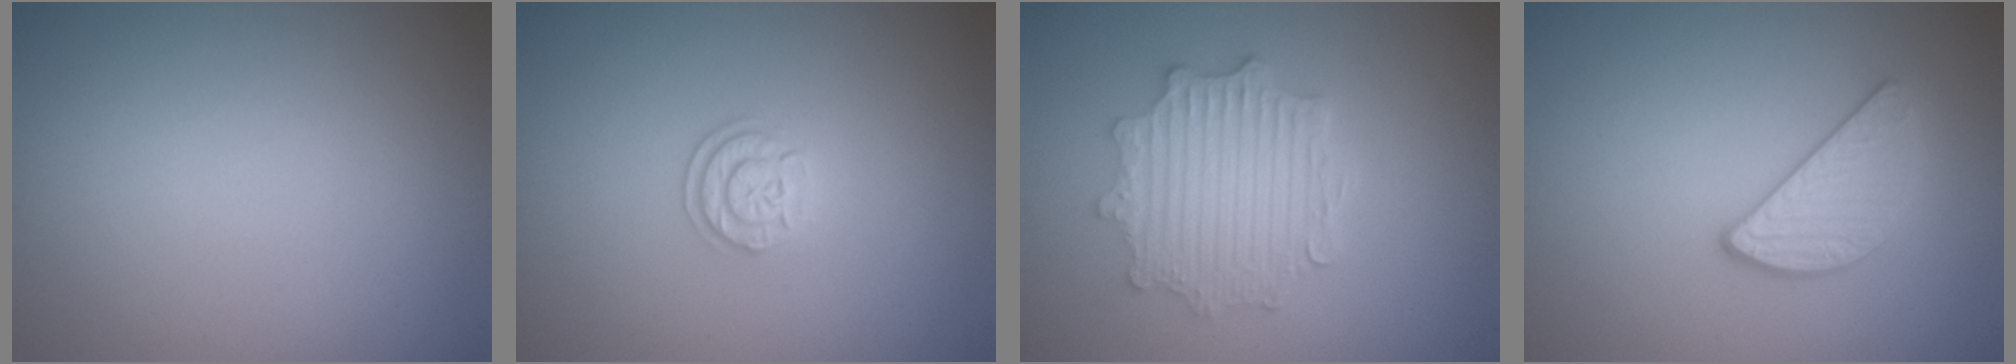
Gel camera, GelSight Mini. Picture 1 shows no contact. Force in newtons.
{"total": 2.0, "press": 1.9, "slide": 0.8}
{"total": 5.1, "press": 4.1, "slide": 3.0}
{"total": 2.8, "press": 2.6, "slide": 0.9}